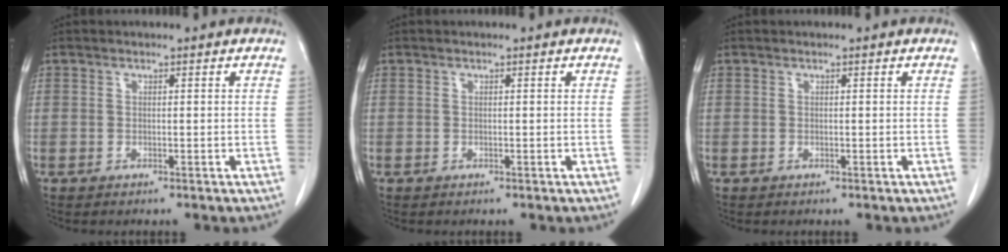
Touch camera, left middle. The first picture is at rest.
{"total": 0.0}
{"total": 0.0}